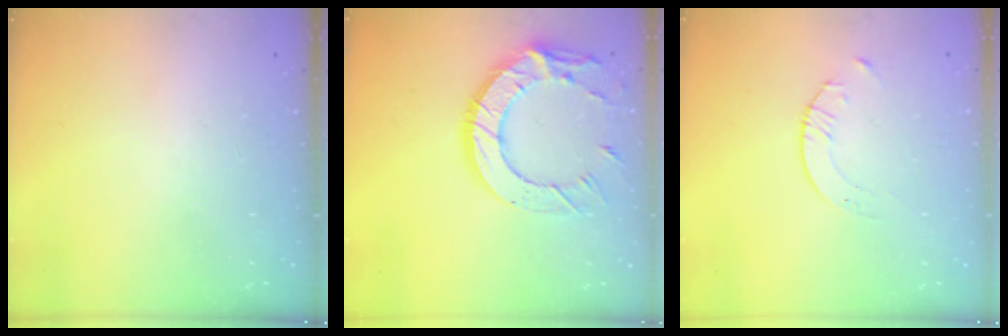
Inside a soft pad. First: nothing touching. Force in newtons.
{"total": 17.3, "press": 17.2, "slide": 1.3}
{"total": 1.7, "press": 1.7, "slide": 0.2}